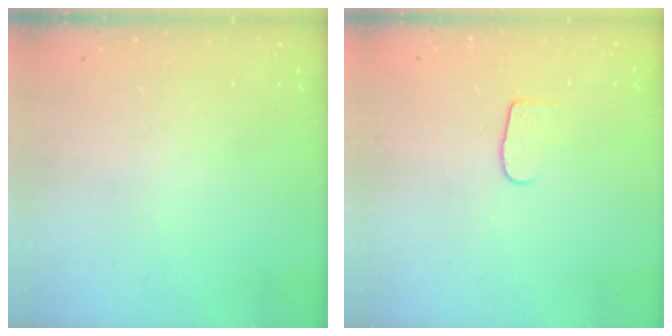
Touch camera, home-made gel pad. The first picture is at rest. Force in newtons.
{"total": 5.8, "press": 5.8, "slide": 0.5}